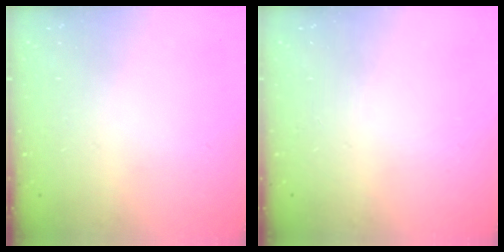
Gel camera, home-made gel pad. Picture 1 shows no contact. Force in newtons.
{"total": 0.0}